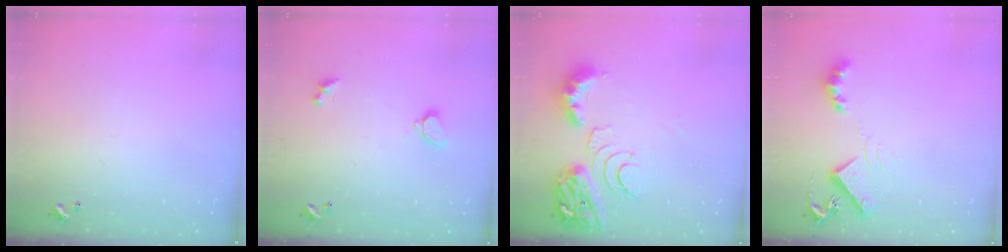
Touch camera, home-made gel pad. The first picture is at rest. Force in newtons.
{"total": 2.1, "press": 1.8, "slide": 1.0}
{"total": 10.1, "press": 10.0, "slide": 1.2}
{"total": 8.2, "press": 8.2, "slide": 0.5}